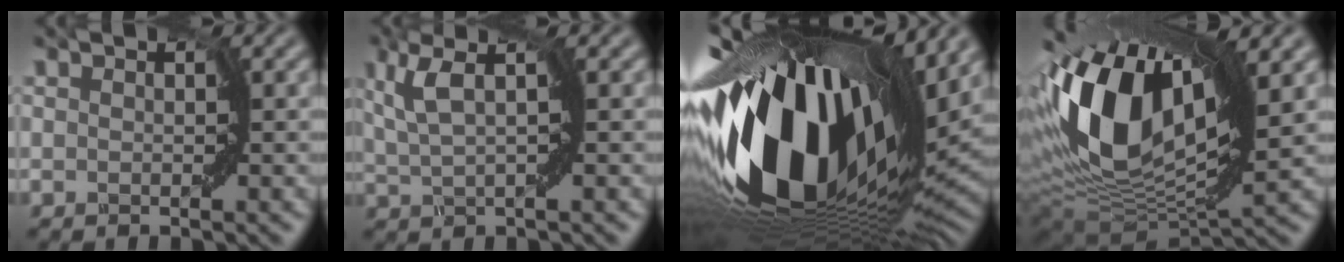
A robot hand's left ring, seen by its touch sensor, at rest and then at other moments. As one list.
[{"total": 2.7, "force": [1.3, -0.2, 2.3], "torque": [-0.063, 0.006, 0.036]}, {"total": 17.9, "force": [1.2, 9.1, 15.4], "torque": [-0.299, -0.034, 0.021]}, {"total": 14.9, "force": [4.1, 7.4, 12.3], "torque": [-0.271, 0.022, 0.069]}]